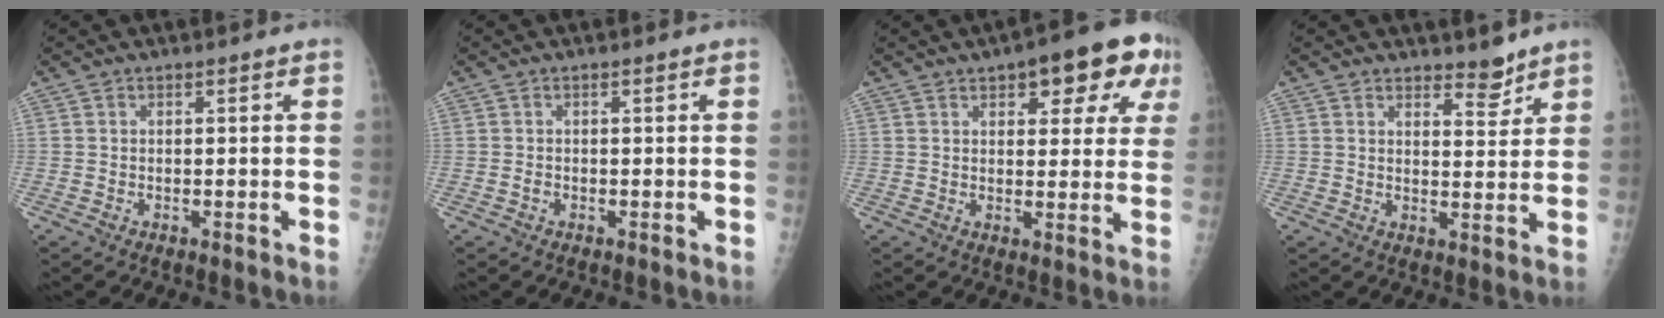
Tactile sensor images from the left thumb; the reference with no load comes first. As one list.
[{"total": 0.5, "force": [-0.3, 0.4, 0.2], "torque": [0.000, 0.001, -0.007]}, {"total": 13.0, "force": [6.2, 5.5, 10.0], "torque": [-0.082, -0.003, 0.071]}, {"total": 4.0, "force": [3.4, 1.4, 1.5], "torque": [-0.005, -0.029, 0.050]}]